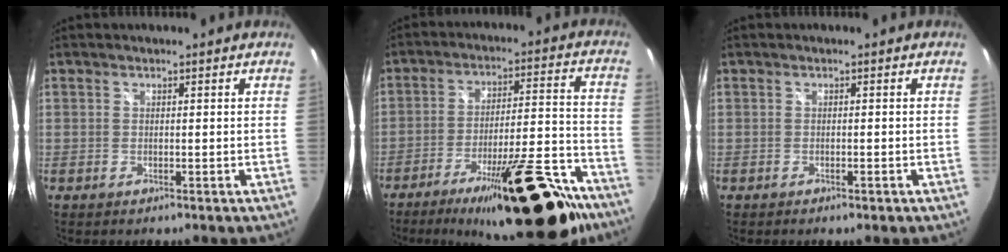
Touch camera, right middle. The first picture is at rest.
{"total": 24.2, "force": [-17.6, 6.1, 15.4], "torque": [-0.229, -0.011, -0.250]}
{"total": 0.8, "force": [-0.5, 0.3, 0.5], "torque": [-0.008, -0.001, -0.009]}